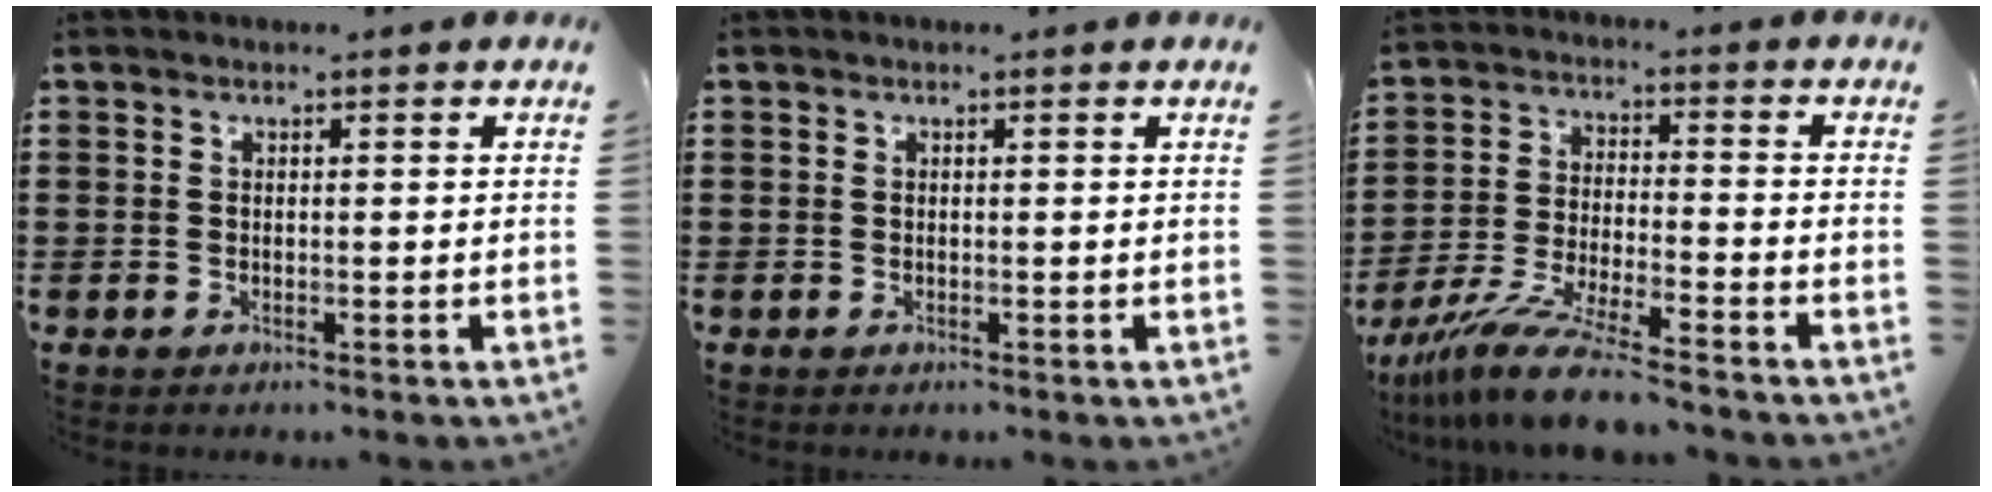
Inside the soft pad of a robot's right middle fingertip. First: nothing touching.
{"total": 0.0}
{"total": 10.0, "force": [-8.6, 0.0, 5.2], "torque": [-0.101, 0.000, -0.167]}